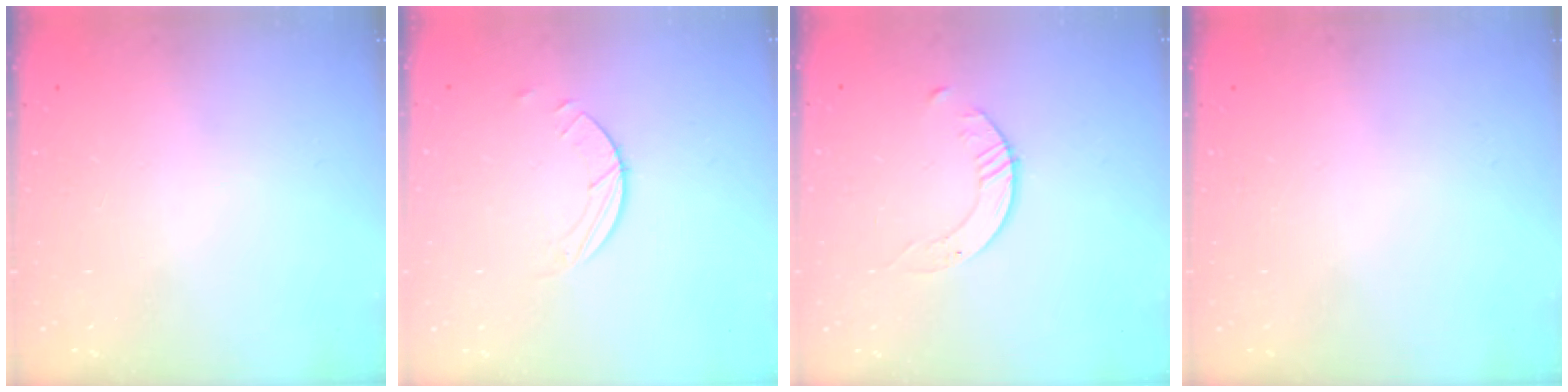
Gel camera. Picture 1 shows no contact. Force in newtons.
{"total": 1.7, "press": 1.7, "slide": 0.2}
{"total": 1.7, "press": 1.7, "slide": 0.2}
{"total": 0.0}